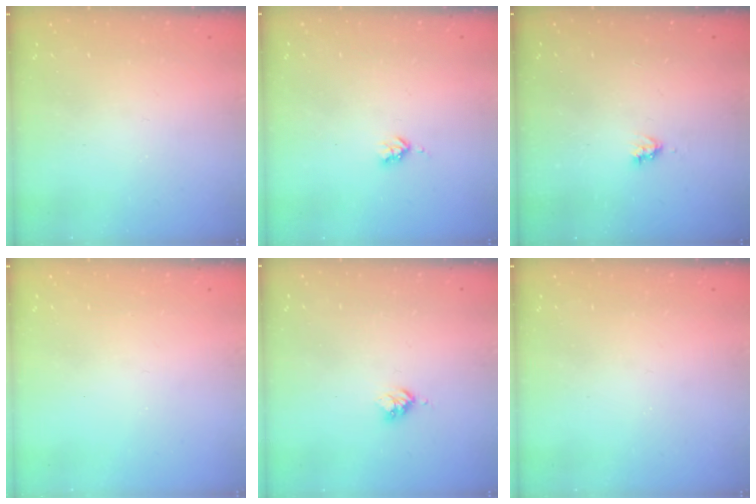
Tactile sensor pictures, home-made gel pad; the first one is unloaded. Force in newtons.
{"total": 2.7, "press": 2.6, "slide": 0.5}
{"total": 2.6, "press": 2.6, "slide": 0.4}
{"total": 0.0}
{"total": 3.0, "press": 2.9, "slide": 0.4}
{"total": 0.0}